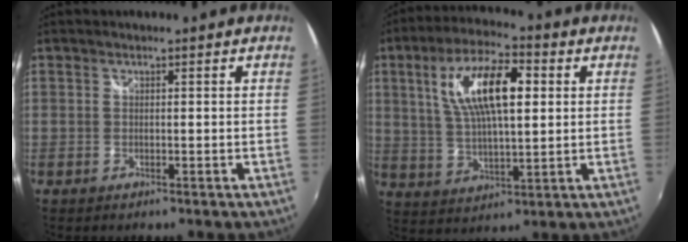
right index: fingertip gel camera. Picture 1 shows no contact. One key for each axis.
{"total": 14.4, "fx": 3.9, "fy": 5.4, "fz": 12.8, "tx": -0.237, "ty": 0.017, "tz": 0.072}